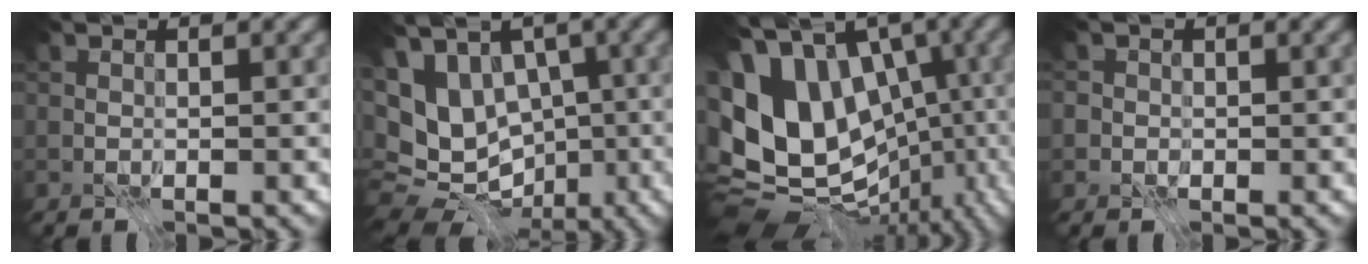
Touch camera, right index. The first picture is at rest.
{"total": 10.4, "force": [0.4, 7.6, 7.2], "torque": [-0.120, 0.009, 0.024]}
{"total": 16.0, "force": [0.4, 12.0, 10.5], "torque": [-0.183, -0.002, 0.044]}
{"total": 1.8, "force": [-0.2, 1.8, 0.2], "torque": [0.002, 0.005, -0.008]}